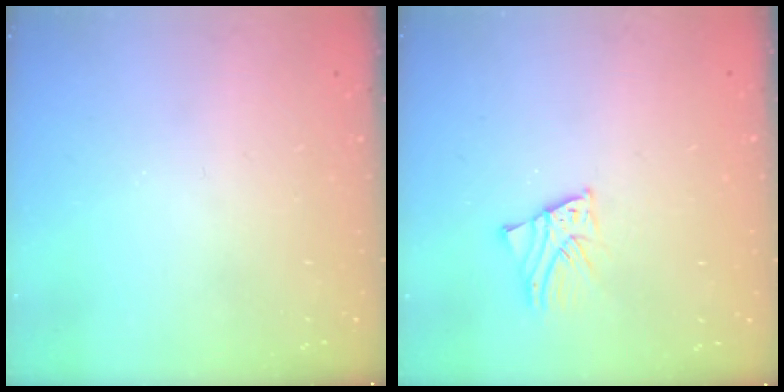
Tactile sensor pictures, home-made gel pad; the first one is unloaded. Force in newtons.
{"total": 2.3, "press": 2.3, "slide": 0.2}